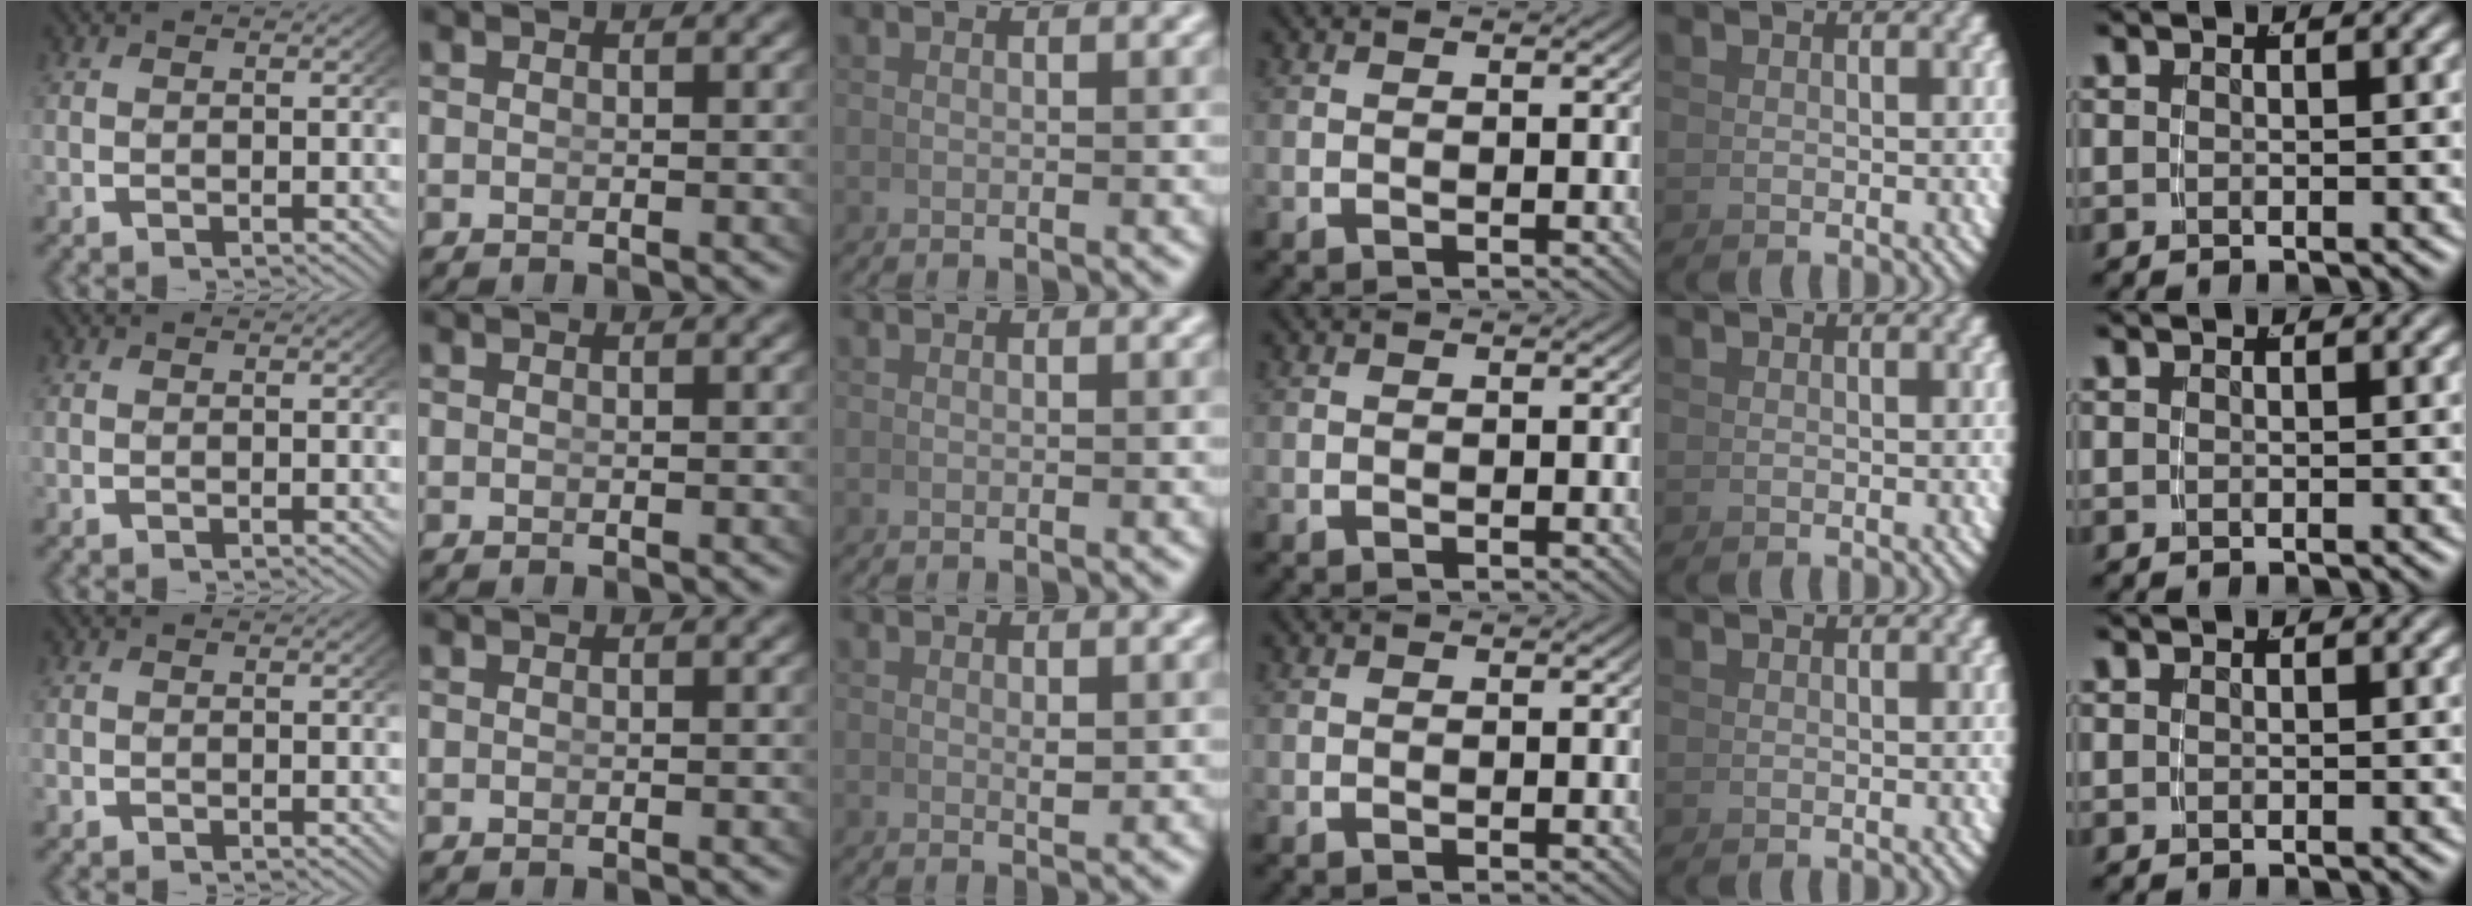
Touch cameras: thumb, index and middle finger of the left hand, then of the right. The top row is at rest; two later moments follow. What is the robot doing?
{"motion": "lift_and_place", "object": "dispenser bottle"}